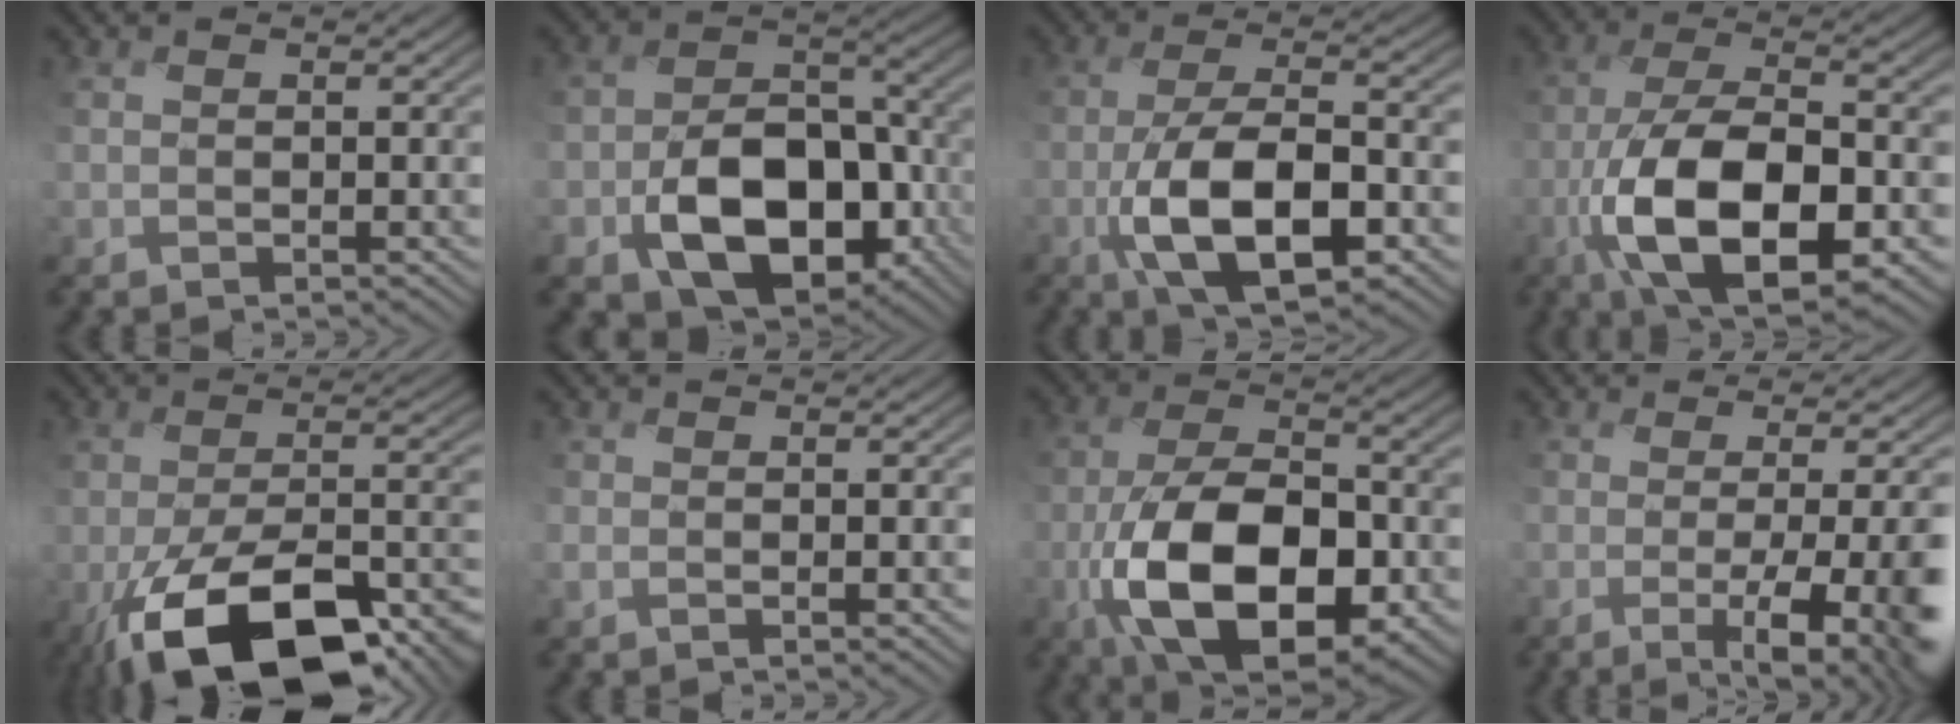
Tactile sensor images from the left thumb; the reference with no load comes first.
{"total": 13.5, "force": [-5.2, 8.9, 8.7], "torque": [-0.152, -0.031, -0.086]}
{"total": 11.8, "force": [-4.1, 4.5, 10.1], "torque": [-0.195, -0.008, -0.075]}
{"total": 15.2, "force": [-5.1, 6.4, 12.8], "torque": [-0.252, -0.026, -0.087]}
{"total": 16.5, "force": [-8.8, 6.7, 12.3], "torque": [-0.212, -0.028, -0.141]}
{"total": 1.5, "force": [-0.4, 0.7, 1.3], "torque": [-0.035, -0.009, -0.006]}
{"total": 15.4, "force": [-4.9, 7.9, 12.3], "torque": [-0.245, -0.026, -0.088]}
{"total": 12.2, "force": [-2.7, 4.0, 11.2], "torque": [-0.123, -0.009, -0.030]}